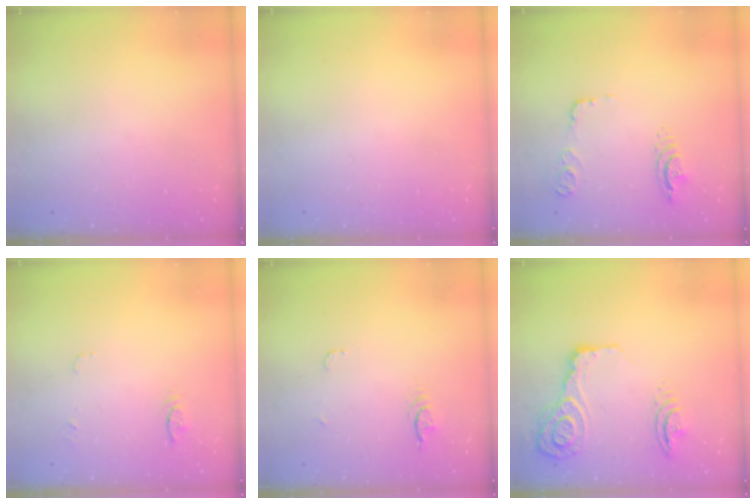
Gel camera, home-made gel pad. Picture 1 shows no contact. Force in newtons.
{"total": 0.0}
{"total": 10.8, "press": 10.7, "slide": 1.4}
{"total": 5.5, "press": 5.4, "slide": 0.4}
{"total": 3.9, "press": 3.5, "slide": 1.7}
{"total": 17.7, "press": 17.1, "slide": 4.4}